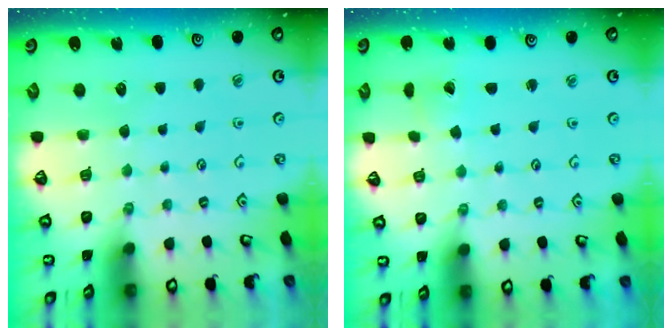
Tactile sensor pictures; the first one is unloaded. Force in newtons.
{"total": 1.3, "press": 1.3, "slide": 0.1}